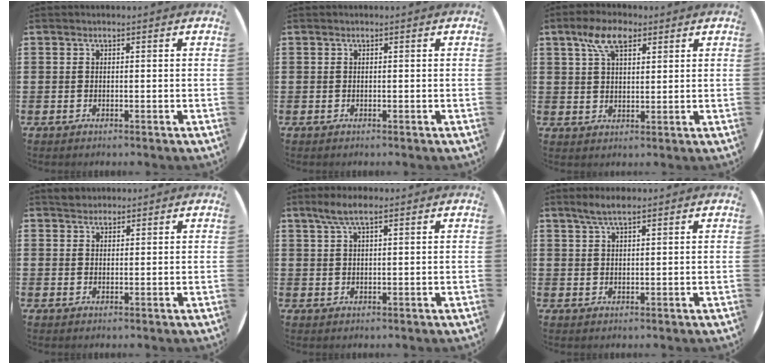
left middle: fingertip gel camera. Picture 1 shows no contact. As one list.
[{"total": 0.0}, {"total": 6.4, "force": [3.8, 3.0, 4.1], "torque": [-0.083, 0.009, 0.068]}, {"total": 1.6, "force": [1.5, 0.6, 0.0], "torque": [0.005, 0.000, 0.028]}, {"total": 3.7, "force": [2.4, 0.8, 2.7], "torque": [-0.056, 0.007, 0.041]}, {"total": 2.8, "force": [2.1, 0.4, 1.7], "torque": [-0.036, 0.005, 0.038]}]